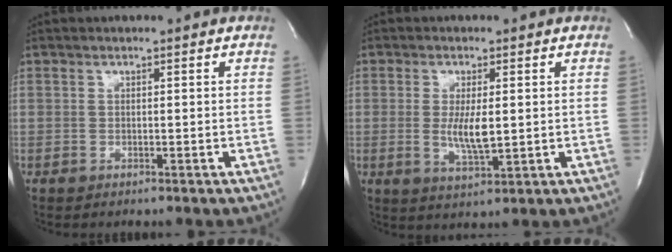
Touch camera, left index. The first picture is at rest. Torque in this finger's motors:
{"motor_torque": [1.00, 0.04, 0.14, 0.04]}